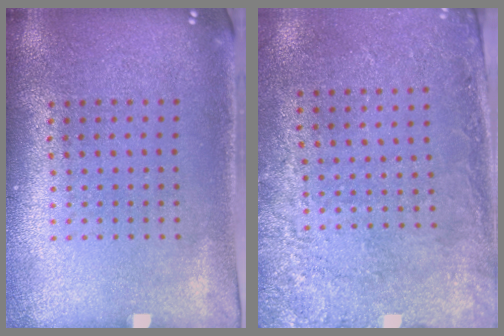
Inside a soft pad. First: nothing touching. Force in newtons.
{"total": 2.8, "press": 1.9, "slide": 2.0}